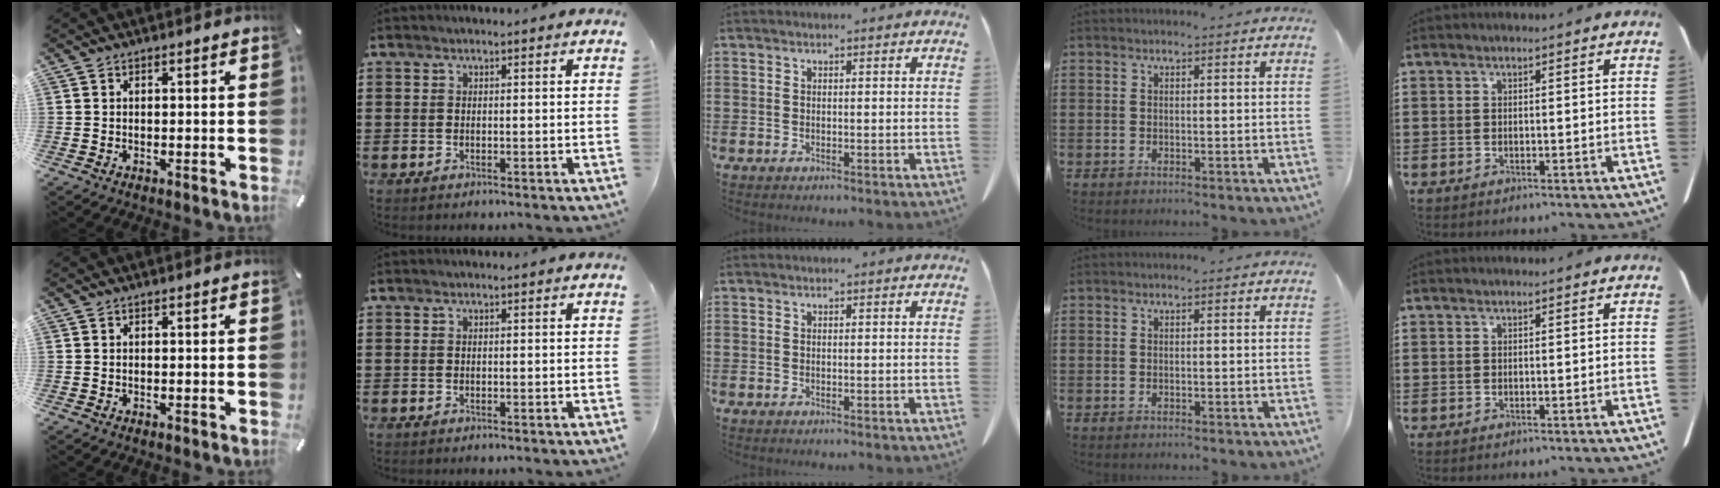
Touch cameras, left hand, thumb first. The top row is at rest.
{}